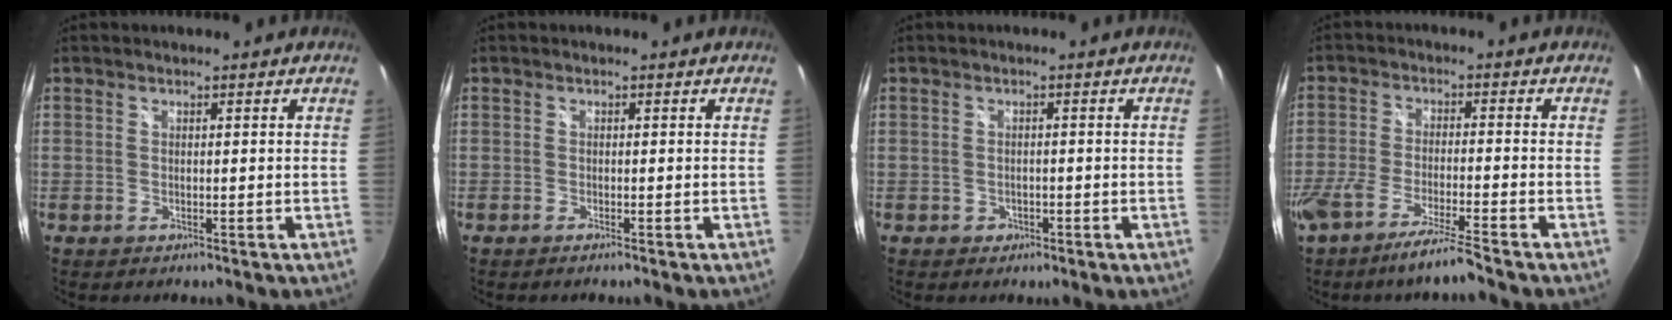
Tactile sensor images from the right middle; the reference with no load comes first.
{"total": 0.8, "force": [-0.6, -0.1, 0.5], "torque": [-0.007, -0.001, -0.012]}
{"total": 2.0, "force": [-0.9, 1.7, 0.6], "torque": [-0.011, -0.003, -0.012]}
{"total": 9.3, "force": [-7.4, -0.4, 5.6], "torque": [-0.126, -0.025, -0.131]}